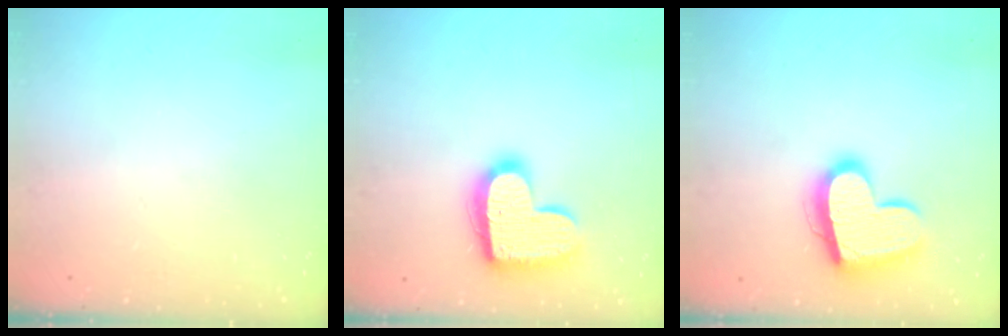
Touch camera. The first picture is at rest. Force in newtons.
{"total": 17.2, "press": 17.2, "slide": 0.9}
{"total": 15.9, "press": 15.9, "slide": 0.9}